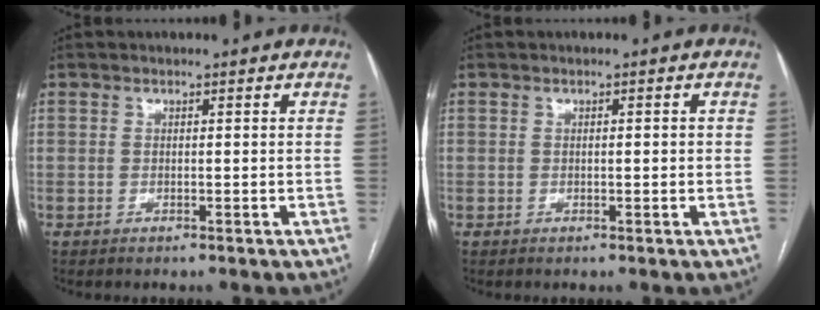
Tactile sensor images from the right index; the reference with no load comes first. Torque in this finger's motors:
{"motor_torque": [-0.11, -0.03, -0.04, 0.00]}